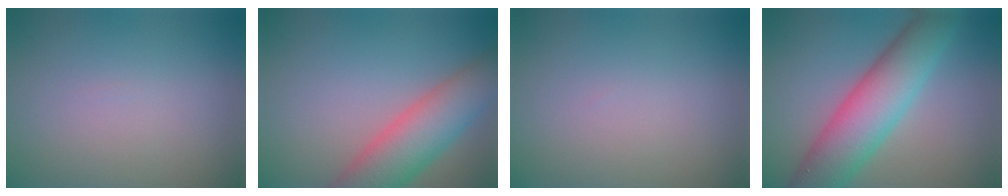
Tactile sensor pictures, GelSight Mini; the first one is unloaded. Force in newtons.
{"total": 7.3, "press": 7.3, "slide": 0.4}
{"total": 0.0}
{"total": 8.4, "press": 8.4, "slide": 0.2}